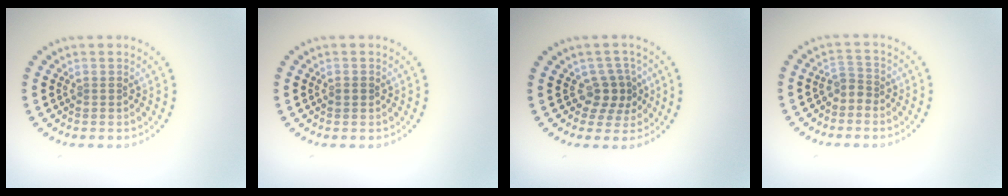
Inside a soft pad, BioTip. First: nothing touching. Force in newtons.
{"total": 0.9, "press": 0.9, "slide": 0.1}
{"total": 2.5, "press": 2.0, "slide": 1.5}
{"total": 1.7, "press": 1.2, "slide": 1.3}